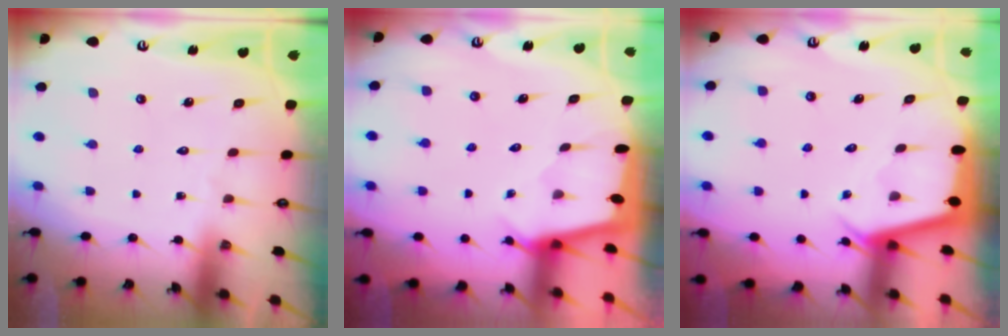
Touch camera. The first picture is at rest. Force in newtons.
{"total": 2.1, "press": 2.1, "slide": 0.3}
{"total": 2.9, "press": 2.8, "slide": 0.3}